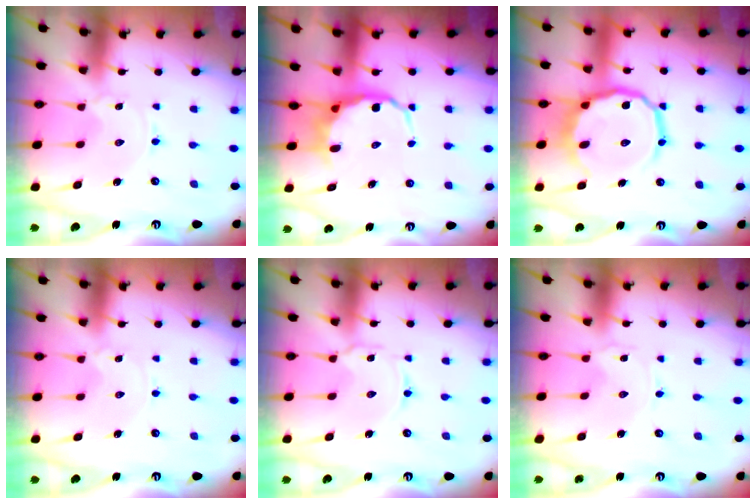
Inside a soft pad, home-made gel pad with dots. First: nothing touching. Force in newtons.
{"total": 6.2, "press": 6.0, "slide": 1.5}
{"total": 14.2, "press": 14.0, "slide": 2.4}
{"total": 0.0}
{"total": 1.8, "press": 1.7, "slide": 0.1}
{"total": 0.0}